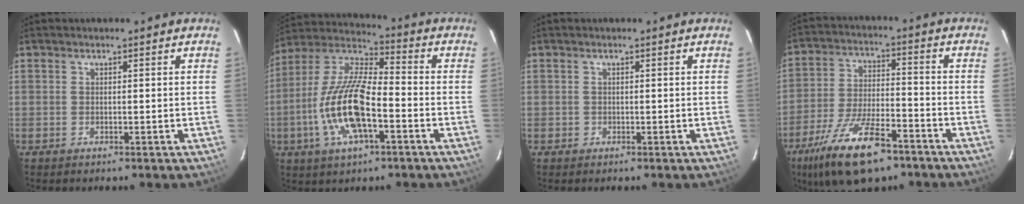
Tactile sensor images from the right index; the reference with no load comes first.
{"total": 16.3, "force": [-5.2, 5.6, 14.4], "torque": [-0.297, -0.005, -0.107]}
{"total": 0.9, "force": [-0.3, 0.9, -0.1], "torque": [0.003, 0.004, -0.002]}
{"total": 16.9, "force": [-11.2, 6.0, 11.2], "torque": [-0.228, -0.028, -0.193]}